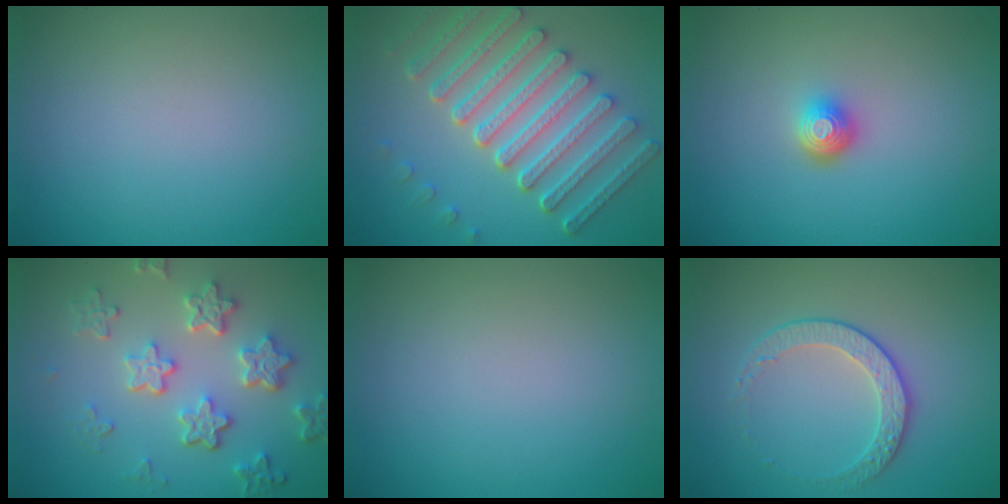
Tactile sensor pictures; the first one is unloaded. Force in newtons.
{"total": 7.9, "press": 6.2, "slide": 5.0}
{"total": 1.9, "press": 1.4, "slide": 1.2}
{"total": 5.5, "press": 4.2, "slide": 3.6}
{"total": 0.0}
{"total": 2.4, "press": 1.9, "slide": 1.5}